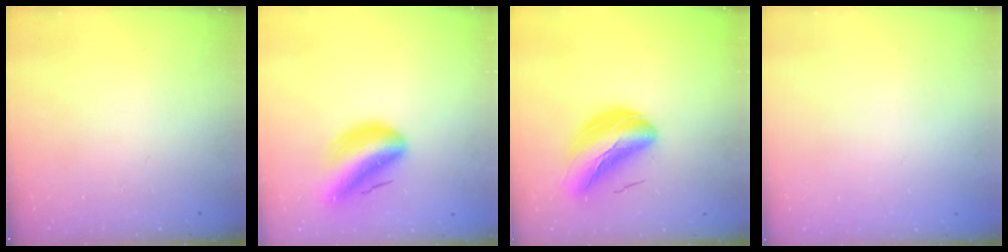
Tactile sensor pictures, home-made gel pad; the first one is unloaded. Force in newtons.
{"total": 11.4, "press": 10.9, "slide": 3.3}
{"total": 11.7, "press": 11.2, "slide": 3.4}
{"total": 2.0, "press": 2.0, "slide": 0.1}